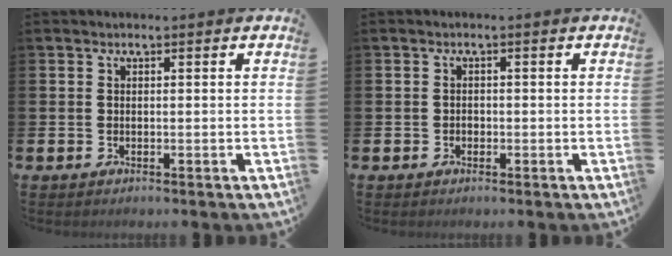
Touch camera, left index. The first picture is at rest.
{"total": 0.9, "force": [-0.4, 0.7, 0.2], "torque": [-0.012, 0.007, -0.008]}